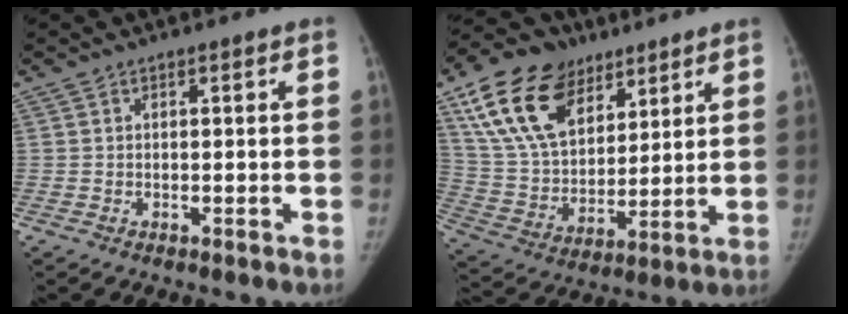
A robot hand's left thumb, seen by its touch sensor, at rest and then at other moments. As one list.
[{"total": 21.0, "force": [11.3, 12.9, 12.2], "torque": [-0.206, -0.019, 0.212]}]